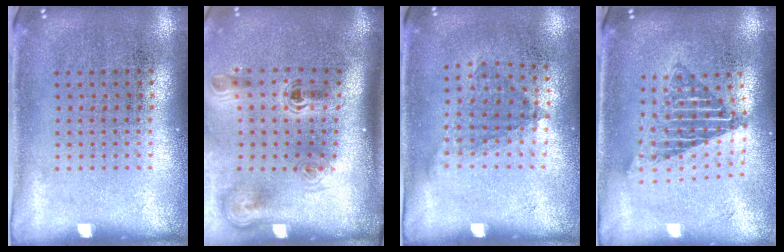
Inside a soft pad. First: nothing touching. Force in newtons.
{"total": 2.3, "press": 1.5, "slide": 1.7}
{"total": 1.1, "press": 0.8, "slide": 0.7}
{"total": 1.6, "press": 1.4, "slide": 0.9}